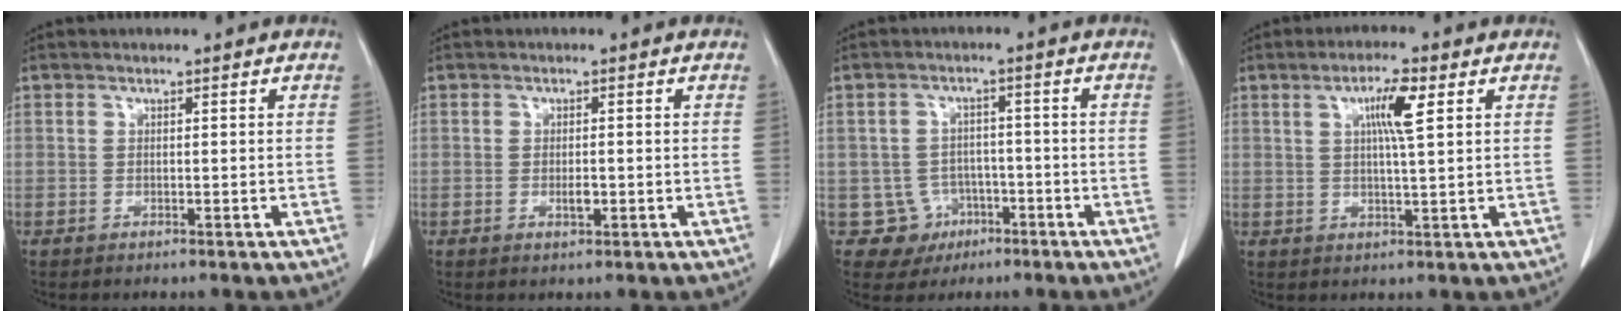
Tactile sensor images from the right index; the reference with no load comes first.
{"total": 1.6, "force": [-0.4, 0.5, 1.5], "torque": [-0.029, -0.002, -0.004]}
{"total": 5.5, "force": [-2.0, 5.1, 0.1], "torque": [0.005, 0.014, -0.026]}
{"total": 5.6, "force": [2.0, 0.2, 5.2], "torque": [-0.091, 0.001, 0.033]}